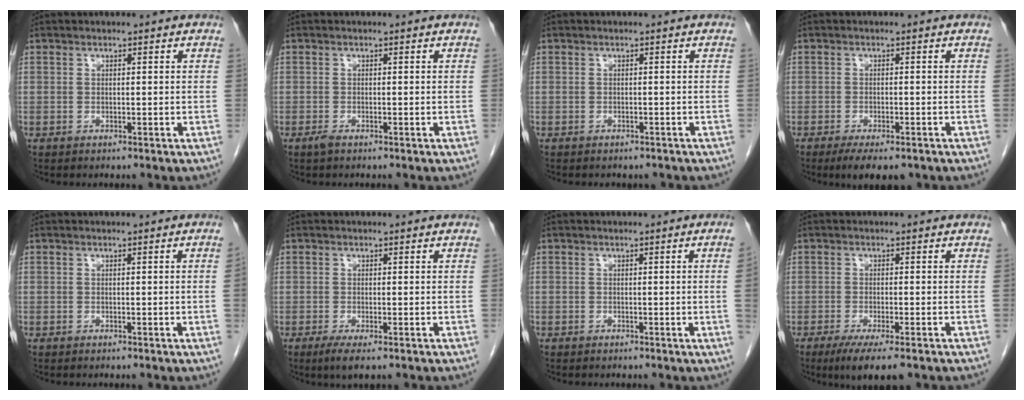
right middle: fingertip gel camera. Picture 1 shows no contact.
{"total": 0.9, "force": [-0.6, 0.2, 0.6], "torque": [-0.016, -0.002, -0.011]}
{"total": 2.8, "force": [-2.5, 1.2, 0.8], "torque": [-0.013, -0.002, -0.028]}
{"total": 6.1, "force": [-4.4, 1.9, 3.8], "torque": [-0.049, -0.009, -0.065]}
{"total": 0.8, "force": [-0.1, -0.4, 0.7], "torque": [0.001, 0.001, 0.000]}
{"total": 2.5, "force": [-1.4, 0.4, 2.1], "torque": [-0.039, -0.007, -0.023]}
{"total": 1.7, "force": [-0.2, -0.7, 1.5], "torque": [-0.014, -0.001, -0.004]}
{"total": 6.0, "force": [-3.9, 0.7, 4.4], "torque": [-0.067, -0.016, -0.060]}